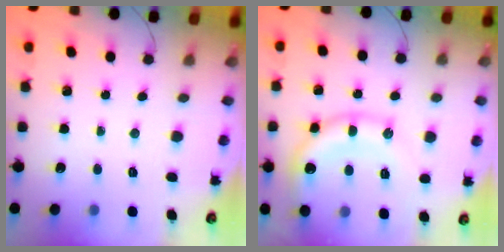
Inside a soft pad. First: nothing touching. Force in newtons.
{"total": 14.3, "press": 14.3, "slide": 0.4}